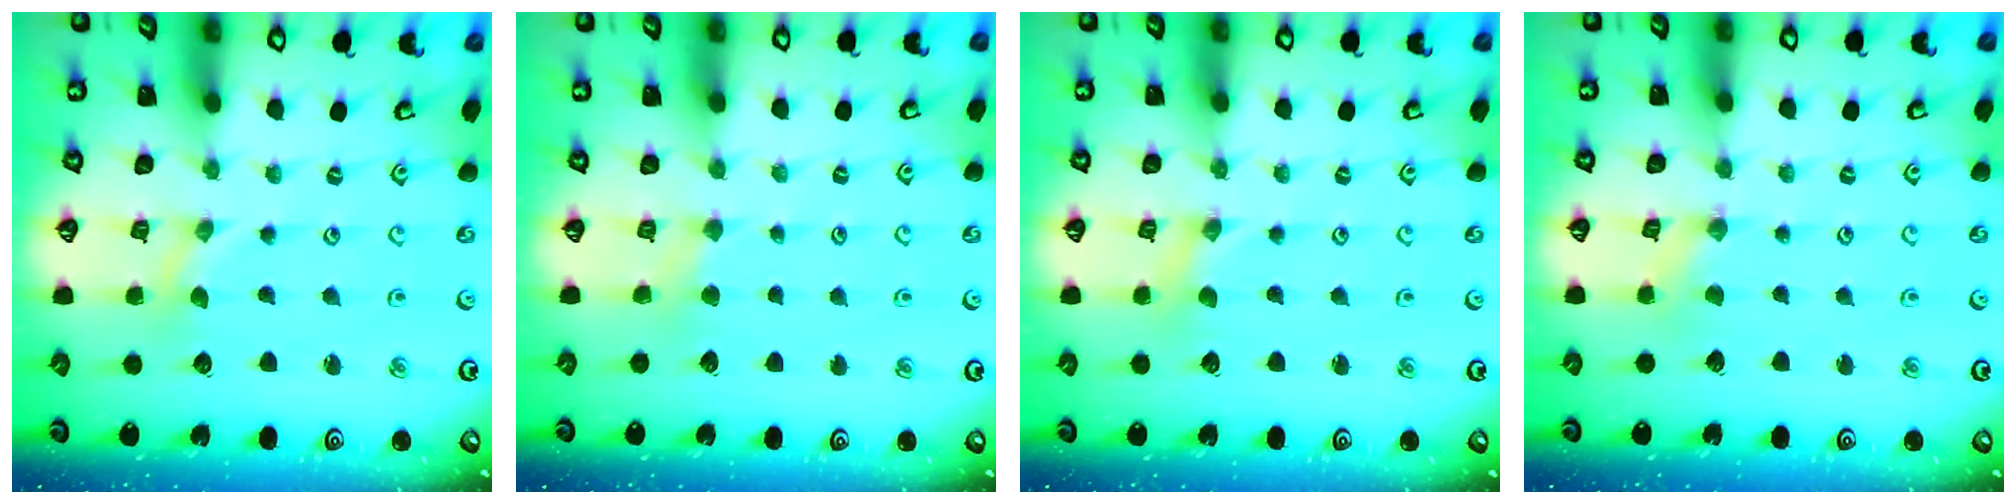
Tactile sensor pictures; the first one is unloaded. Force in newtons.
{"total": 3.0, "press": 2.9, "slide": 0.5}
{"total": 0.0}
{"total": 0.8, "press": 0.8, "slide": 0.2}